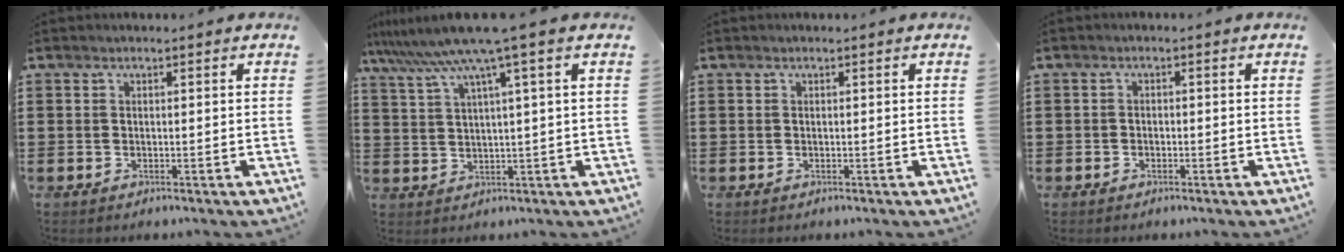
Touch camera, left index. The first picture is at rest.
{"total": 7.9, "force": [4.8, -0.8, 6.2], "torque": [-0.143, -0.030, 0.078]}
{"total": 0.0}
{"total": 0.9, "force": [-0.8, 0.5, 0.1], "torque": [-0.006, 0.001, -0.017]}